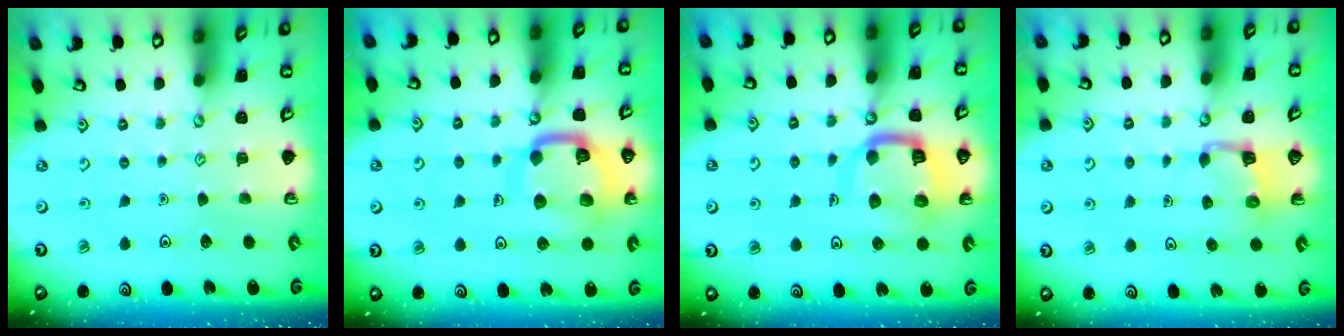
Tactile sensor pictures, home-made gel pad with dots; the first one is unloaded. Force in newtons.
{"total": 14.0, "press": 13.9, "slide": 1.4}
{"total": 13.1, "press": 13.0, "slide": 1.7}
{"total": 2.7, "press": 2.7, "slide": 0.4}